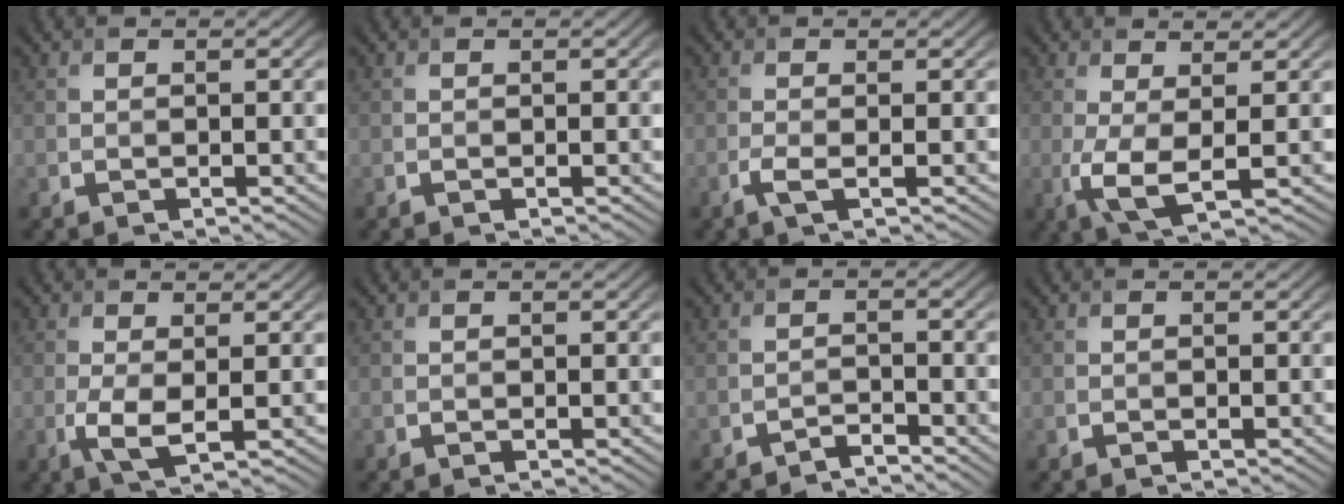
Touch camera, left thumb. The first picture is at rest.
{"total": 0.0}
{"total": 1.8, "force": [-0.7, 0.3, 1.7], "torque": [-0.040, 0.002, -0.021]}
{"total": 4.2, "force": [0.1, 1.2, 4.1], "torque": [-0.098, -0.005, 0.001]}
{"total": 3.4, "force": [-0.4, 1.1, 3.2], "torque": [-0.080, -0.007, -0.010]}
{"total": 0.0}
{"total": 1.6, "force": [-1.5, 0.2, 0.4], "torque": [-0.005, 0.002, -0.034]}
{"total": 0.0}